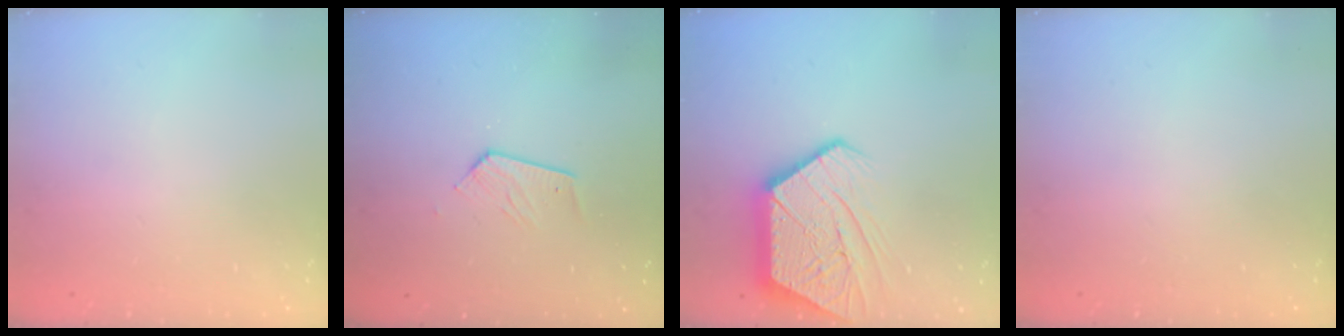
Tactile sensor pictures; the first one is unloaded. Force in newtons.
{"total": 6.2, "press": 6.2, "slide": 0.2}
{"total": 16.0, "press": 16.0, "slide": 0.9}
{"total": 0.0}